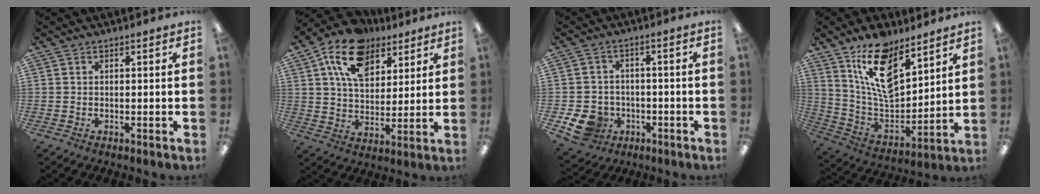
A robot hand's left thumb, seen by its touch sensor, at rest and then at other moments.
{"total": 15.0, "force": [8.7, 9.6, 7.6], "torque": [-0.133, -0.032, 0.160]}
{"total": 7.4, "force": [-3.4, 6.3, 2.2], "torque": [-0.054, 0.018, -0.058]}
{"total": 16.1, "force": [10.9, 7.4, 9.2], "torque": [-0.176, -0.065, 0.196]}